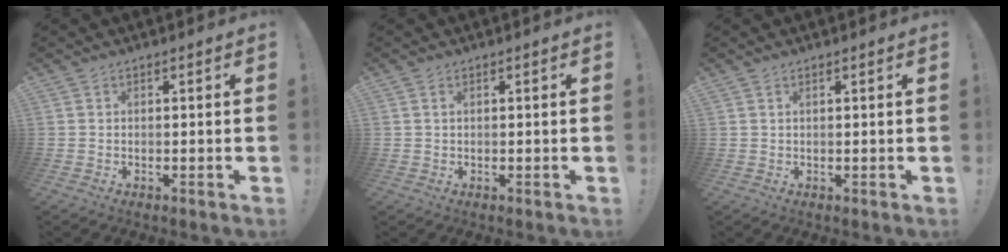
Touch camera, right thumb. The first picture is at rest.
{"total": 0.8, "force": [0.4, 0.3, 0.6], "torque": [-0.017, 0.003, 0.008]}
{"total": 0.7, "force": [0.4, 0.2, 0.5], "torque": [-0.009, 0.000, 0.007]}